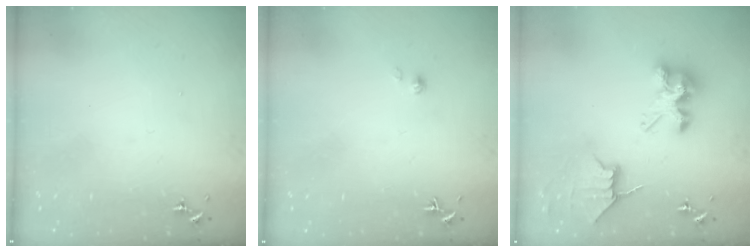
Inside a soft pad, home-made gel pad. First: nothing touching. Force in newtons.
{"total": 2.0, "press": 1.9, "slide": 0.2}
{"total": 8.7, "press": 8.6, "slide": 1.4}